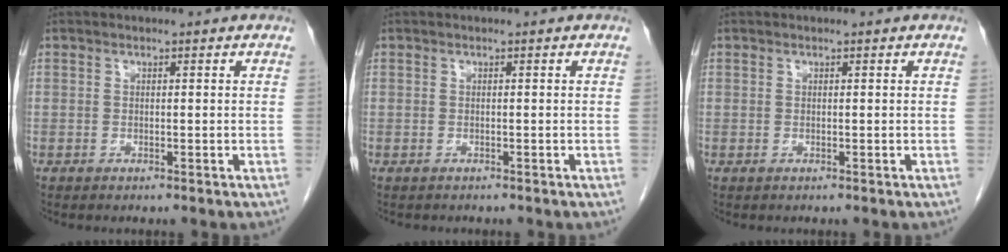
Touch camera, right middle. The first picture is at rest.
{"total": 1.0, "force": [-0.9, 0.4, 0.3], "torque": [-0.011, -0.001, -0.011]}
{"total": 0.0}